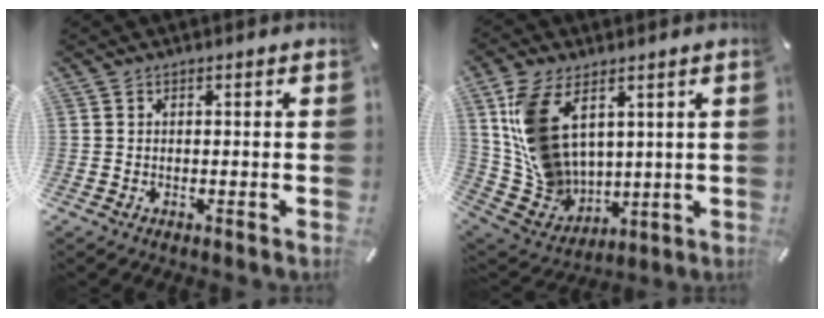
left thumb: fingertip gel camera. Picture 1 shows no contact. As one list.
[{"total": 14.1, "force": [6.1, 10.1, 7.6], "torque": [-0.191, -0.021, 0.124]}]